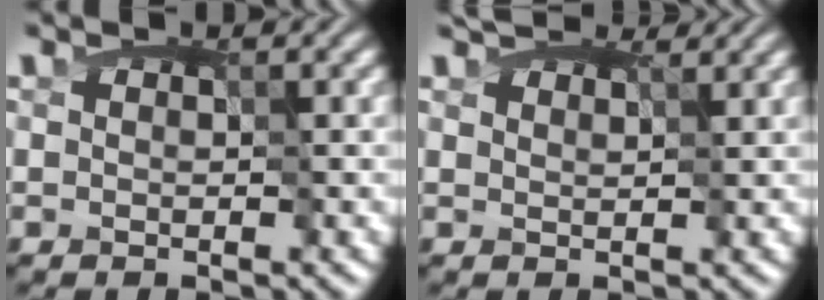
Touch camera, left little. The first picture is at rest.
{"total": 3.7, "force": [3.3, 1.1, 1.3], "torque": [-0.037, 0.005, 0.046]}